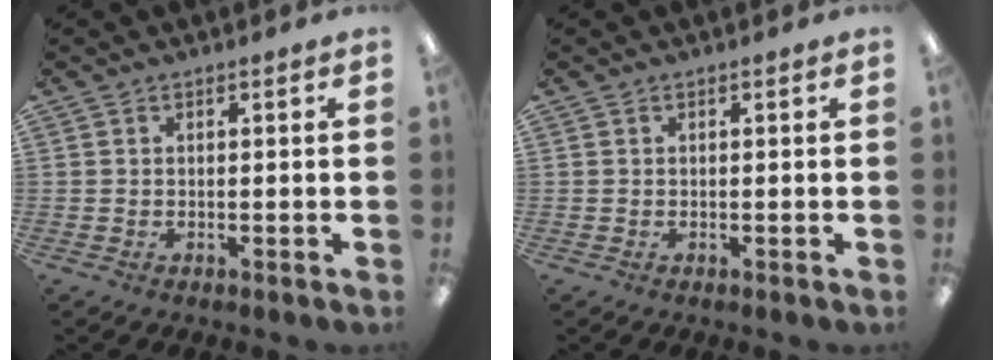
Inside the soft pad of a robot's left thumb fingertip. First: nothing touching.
{"total": 0.0}